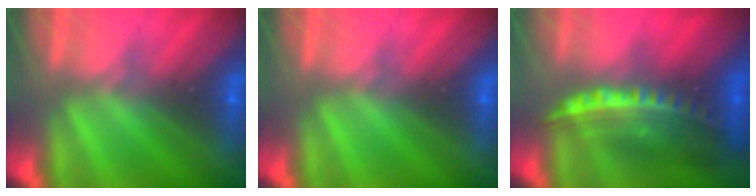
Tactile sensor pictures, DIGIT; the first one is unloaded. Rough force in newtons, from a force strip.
{"total": 0.0}
{"total": 6.5}